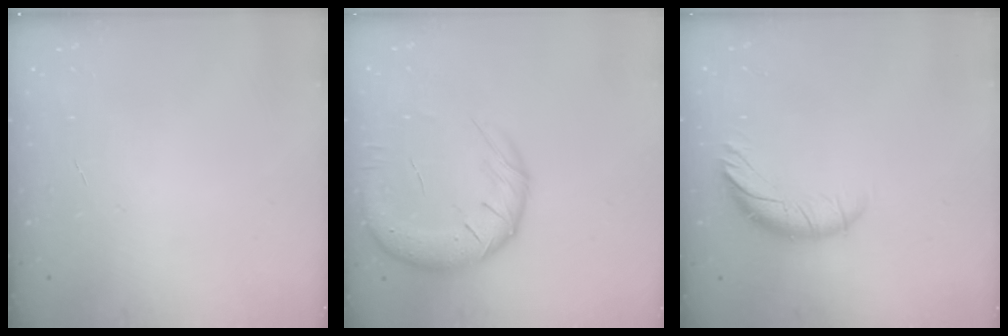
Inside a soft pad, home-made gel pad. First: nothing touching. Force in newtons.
{"total": 15.8, "press": 15.5, "slide": 3.5}
{"total": 10.9, "press": 10.6, "slide": 2.6}